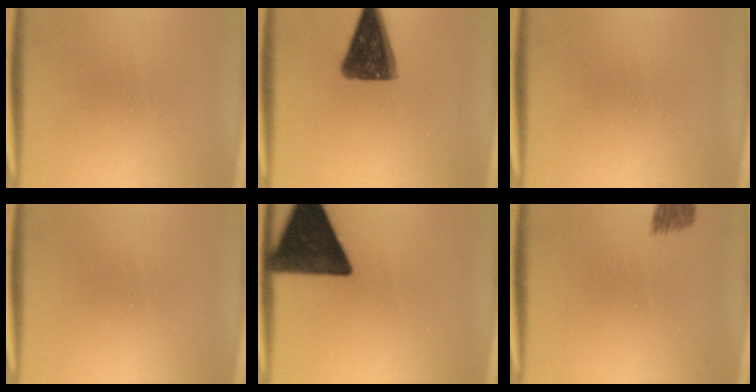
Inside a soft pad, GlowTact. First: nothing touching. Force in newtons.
{"total": 12.4}
{"total": 0.0}
{"total": 0.0}
{"total": 16.9}
{"total": 1.9}